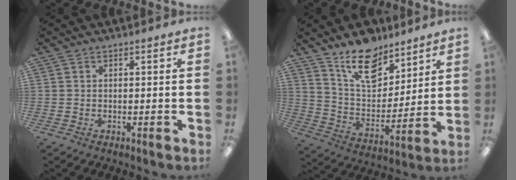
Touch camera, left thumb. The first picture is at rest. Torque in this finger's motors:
{"motor_torque": [0.49, 0.24, 1.12, -1.64, 0.08]}